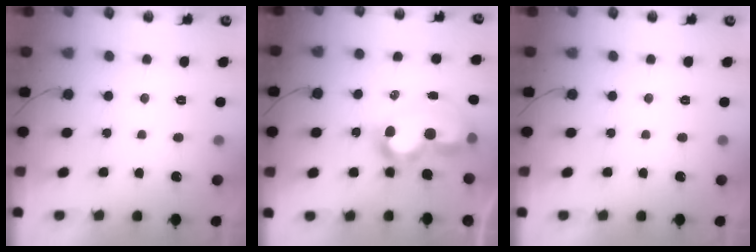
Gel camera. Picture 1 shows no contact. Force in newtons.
{"total": 11.2, "press": 11.1, "slide": 1.0}
{"total": 0.0}